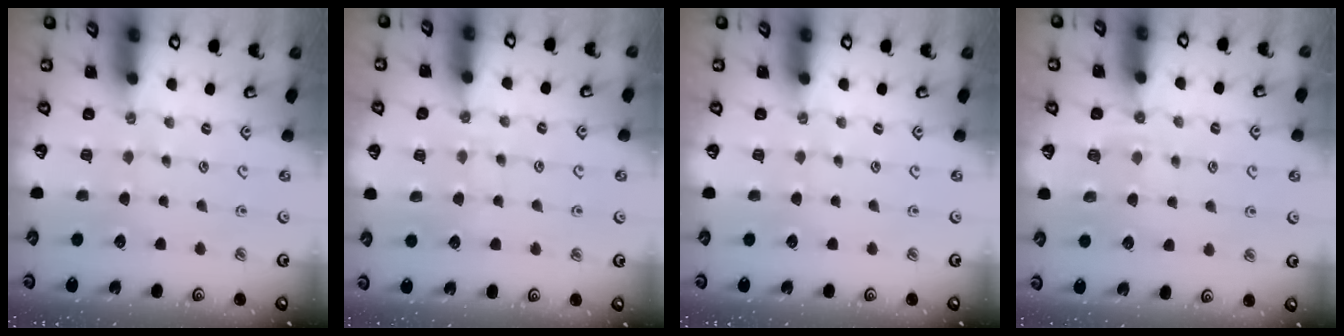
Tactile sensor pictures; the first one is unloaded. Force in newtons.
{"total": 7.3, "press": 7.2, "slide": 0.8}
{"total": 0.0}
{"total": 5.7, "press": 5.5, "slide": 1.4}